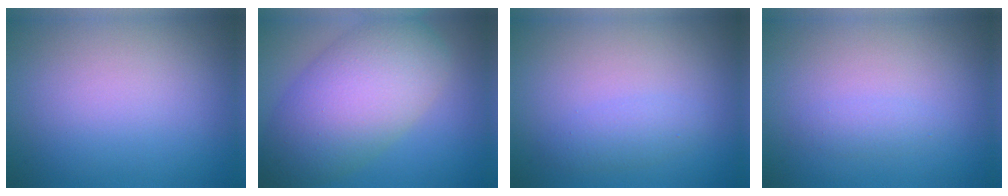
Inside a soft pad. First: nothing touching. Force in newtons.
{"total": 9.7, "press": 9.7, "slide": 0.4}
{"total": 1.6, "press": 1.6, "slide": 0.0}
{"total": 0.9, "press": 0.9, "slide": 0.0}